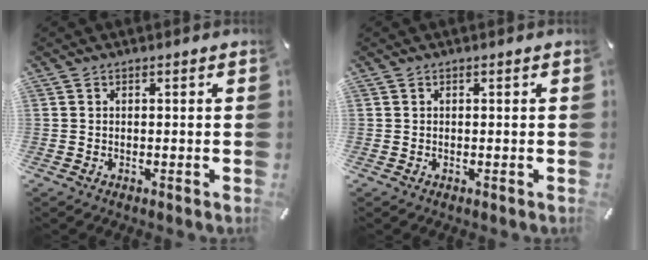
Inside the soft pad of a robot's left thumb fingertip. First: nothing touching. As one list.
[{"total": 0.0}]